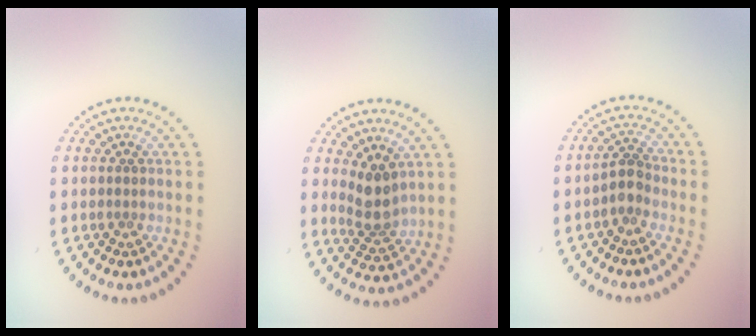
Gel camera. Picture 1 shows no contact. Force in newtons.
{"total": 2.9, "press": 2.3, "slide": 1.7}
{"total": 1.8, "press": 1.5, "slide": 1.1}